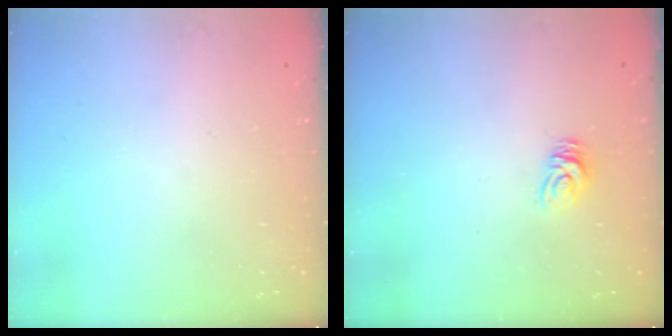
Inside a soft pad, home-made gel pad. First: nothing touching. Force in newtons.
{"total": 5.0, "press": 5.0, "slide": 0.3}